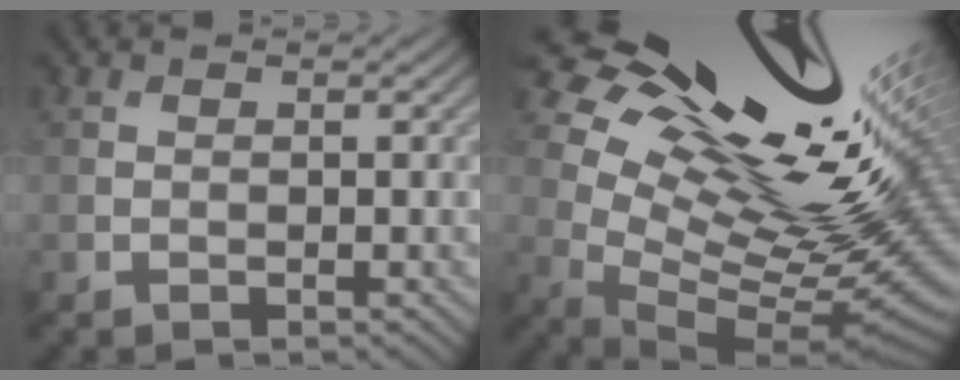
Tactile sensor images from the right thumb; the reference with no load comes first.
{"total": 20.7, "force": [9.5, 9.0, 15.9], "torque": [-0.244, 0.041, 0.172]}